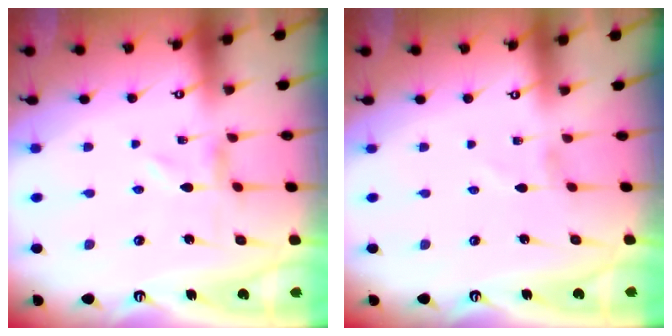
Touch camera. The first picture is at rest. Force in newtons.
{"total": 1.3, "press": 1.3, "slide": 0.1}